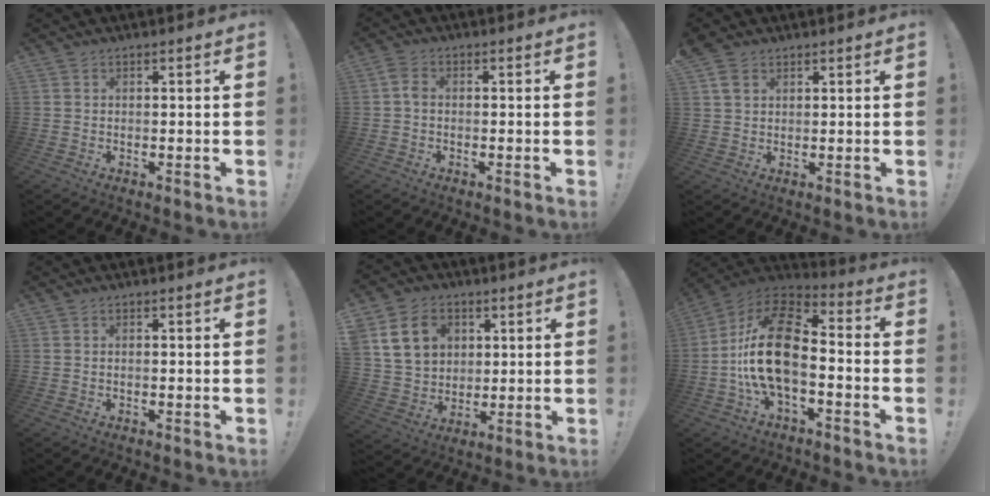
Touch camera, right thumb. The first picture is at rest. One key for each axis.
{"total": 3.1, "fx": -0.3, "fy": 1.9, "fz": 2.4, "tx": -0.046, "ty": 0.011, "tz": -0.002}
{"total": 4.3, "fx": 2.6, "fy": 2.6, "fz": 2.1, "tx": -0.031, "ty": -0.007, "tz": 0.049}
{"total": 0.5, "fx": -0.4, "fy": 0.3, "fz": 0.2, "tx": -0.012, "ty": 0.005, "tz": -0.005}
{"total": 14.7, "fx": 5.8, "fy": 11.7, "fz": 6.7, "tx": -0.107, "ty": -0.012, "tz": 0.121}
{"total": 19.7, "fx": -3.2, "fy": 10.6, "fz": 16.3, "tx": -0.328, "ty": 0.026, "tz": -0.051}